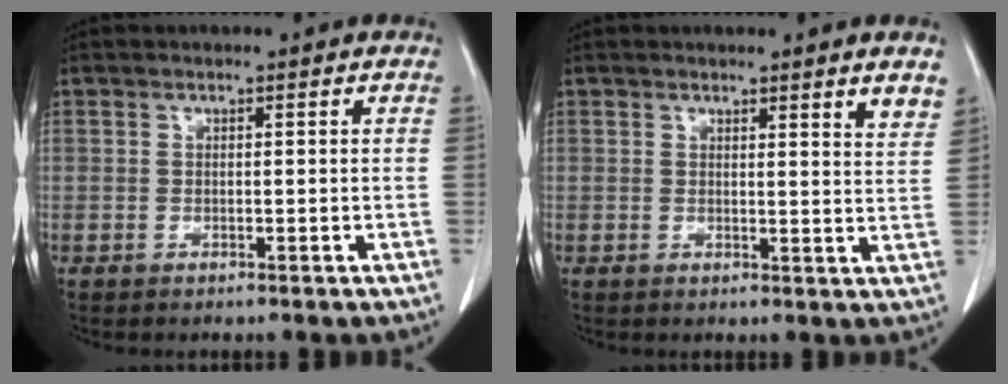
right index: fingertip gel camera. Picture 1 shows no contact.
{"total": 3.8, "force": [3.1, 0.2, 2.1], "torque": [-0.028, -0.021, 0.029]}